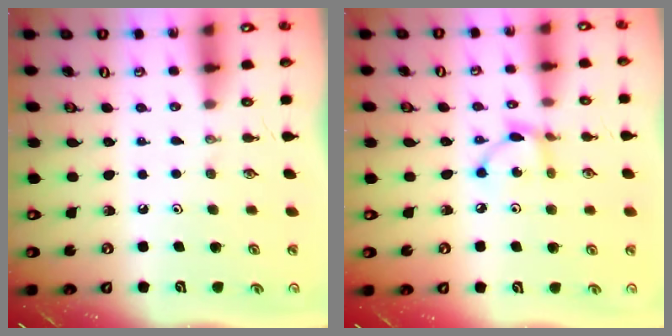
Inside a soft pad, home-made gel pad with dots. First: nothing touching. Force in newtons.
{"total": 4.4, "press": 4.4, "slide": 0.1}